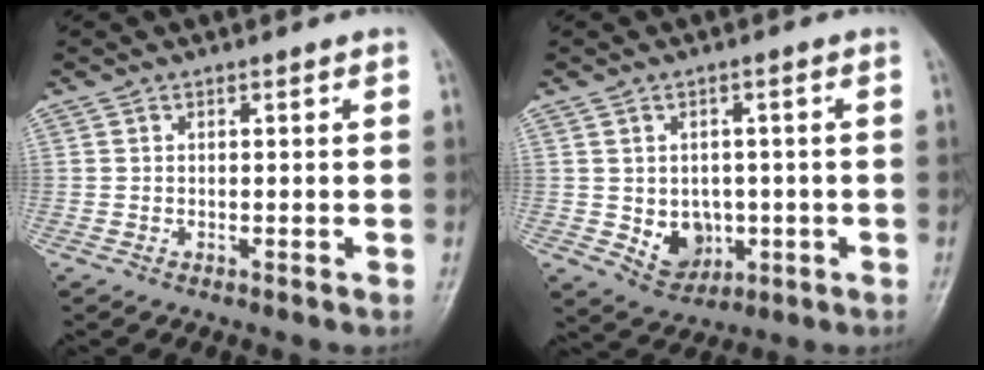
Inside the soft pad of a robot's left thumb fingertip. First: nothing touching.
{"total": 6.8, "force": [-0.9, 5.5, 3.9], "torque": [-0.031, 0.000, 0.002]}